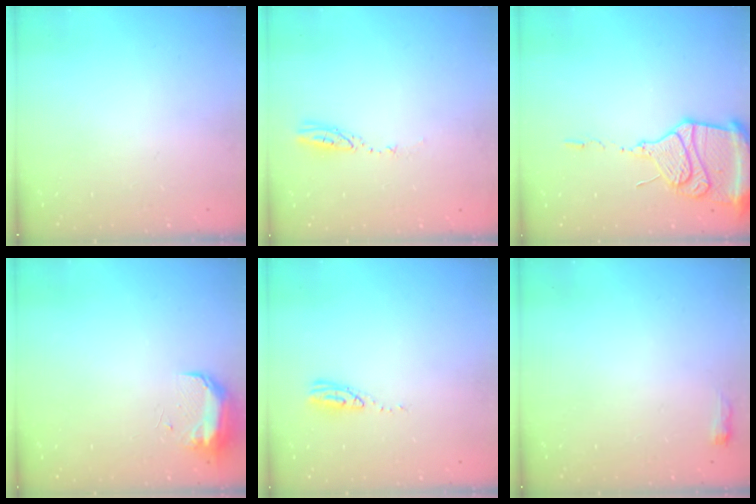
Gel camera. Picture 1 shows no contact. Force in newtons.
{"total": 3.3, "press": 3.3, "slide": 0.2}
{"total": 16.9, "press": 16.8, "slide": 1.8}
{"total": 8.9, "press": 8.8, "slide": 1.1}
{"total": 6.5, "press": 6.5, "slide": 0.5}
{"total": 9.8, "press": 2.8, "slide": 9.4}